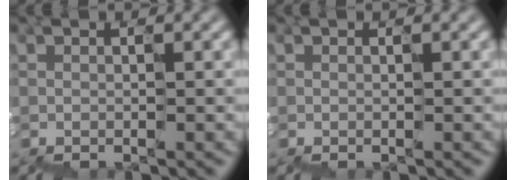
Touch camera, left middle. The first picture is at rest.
{"total": 0.0}